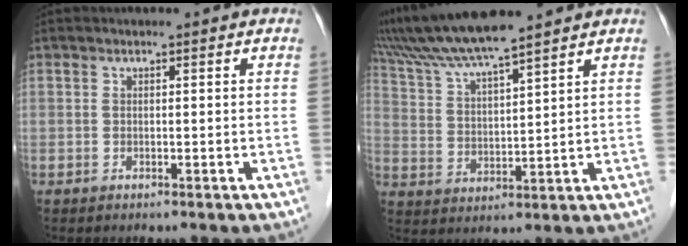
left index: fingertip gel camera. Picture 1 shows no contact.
{"total": 9.7, "force": [8.2, -1.0, 5.0], "torque": [-0.102, 0.017, 0.159]}